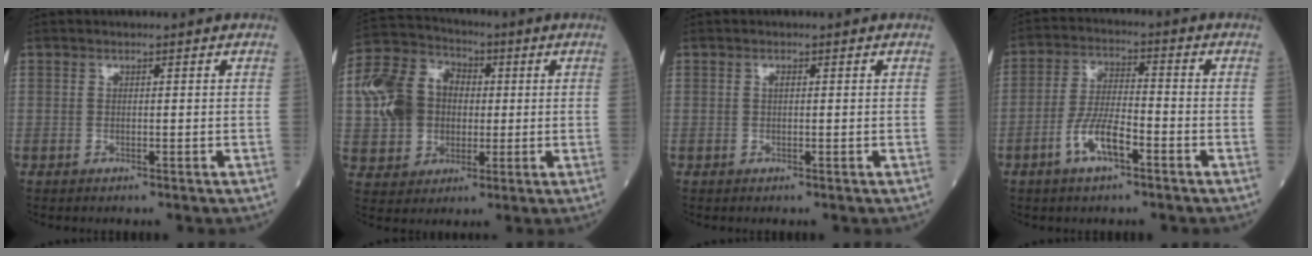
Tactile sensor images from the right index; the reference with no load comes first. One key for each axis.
{"total": 12.5, "fx": 0.8, "fy": 10.4, "fz": 6.9, "tx": -0.176, "ty": 0.043, "tz": 0.020}
{"total": 0.6, "fx": 0.2, "fy": 0.2, "fz": 0.5, "tx": -0.011, "ty": 0.001, "tz": 0.003}
{"total": 7.1, "fx": -3.5, "fy": 2.0, "fz": 5.8, "tx": -0.114, "ty": 0.003, "tz": -0.067}